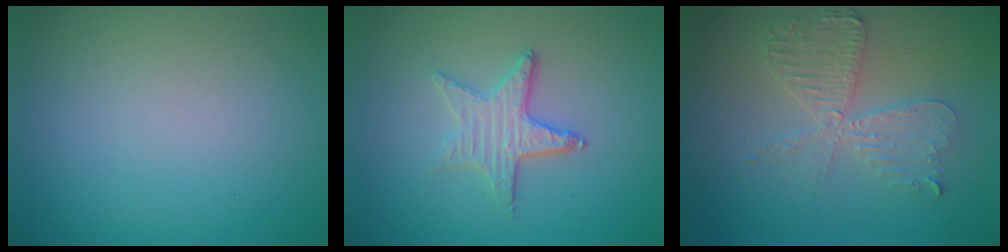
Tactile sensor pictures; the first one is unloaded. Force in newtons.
{"total": 2.8, "press": 2.5, "slide": 1.3}
{"total": 4.1, "press": 3.6, "slide": 1.9}